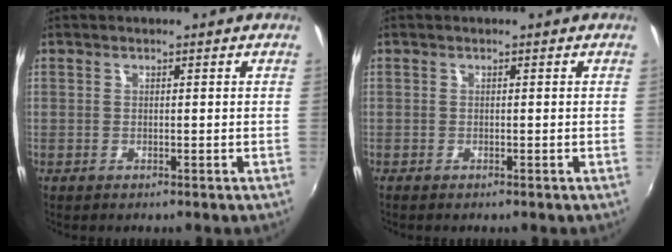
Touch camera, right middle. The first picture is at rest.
{"total": 0.0}